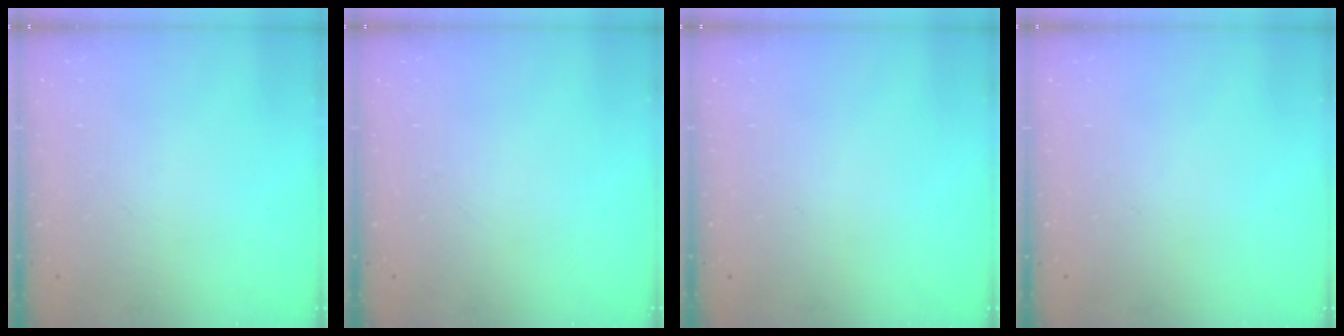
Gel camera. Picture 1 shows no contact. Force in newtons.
{"total": 0.0}
{"total": 0.0}
{"total": 0.0}